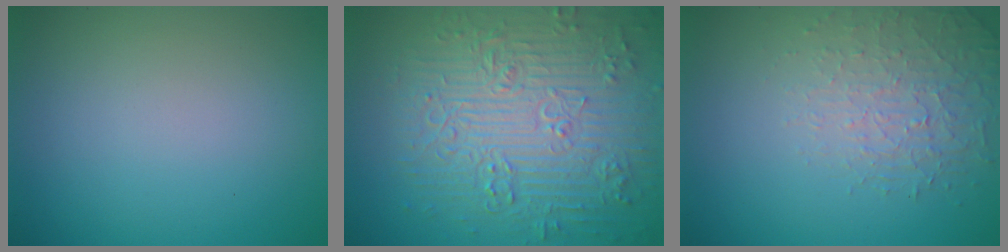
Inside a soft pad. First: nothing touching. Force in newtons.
{"total": 9.8, "press": 6.9, "slide": 7.0}
{"total": 1.9, "press": 1.4, "slide": 1.3}